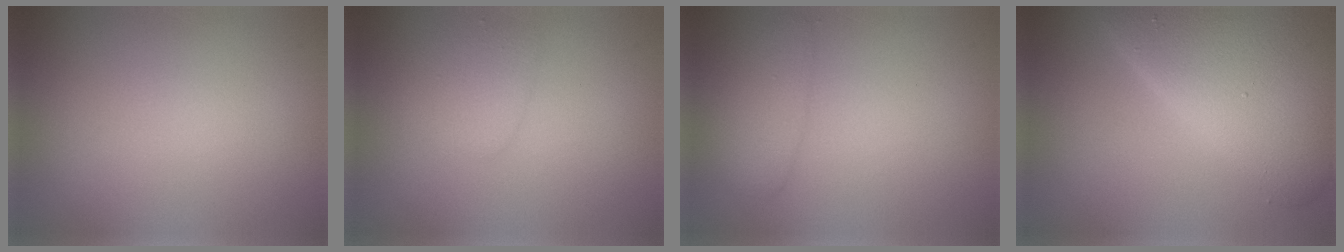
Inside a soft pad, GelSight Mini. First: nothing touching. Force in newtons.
{"total": 1.9, "press": 1.9, "slide": 0.0}
{"total": 2.3, "press": 2.3, "slide": 0.1}
{"total": 9.4, "press": 9.4, "slide": 0.2}